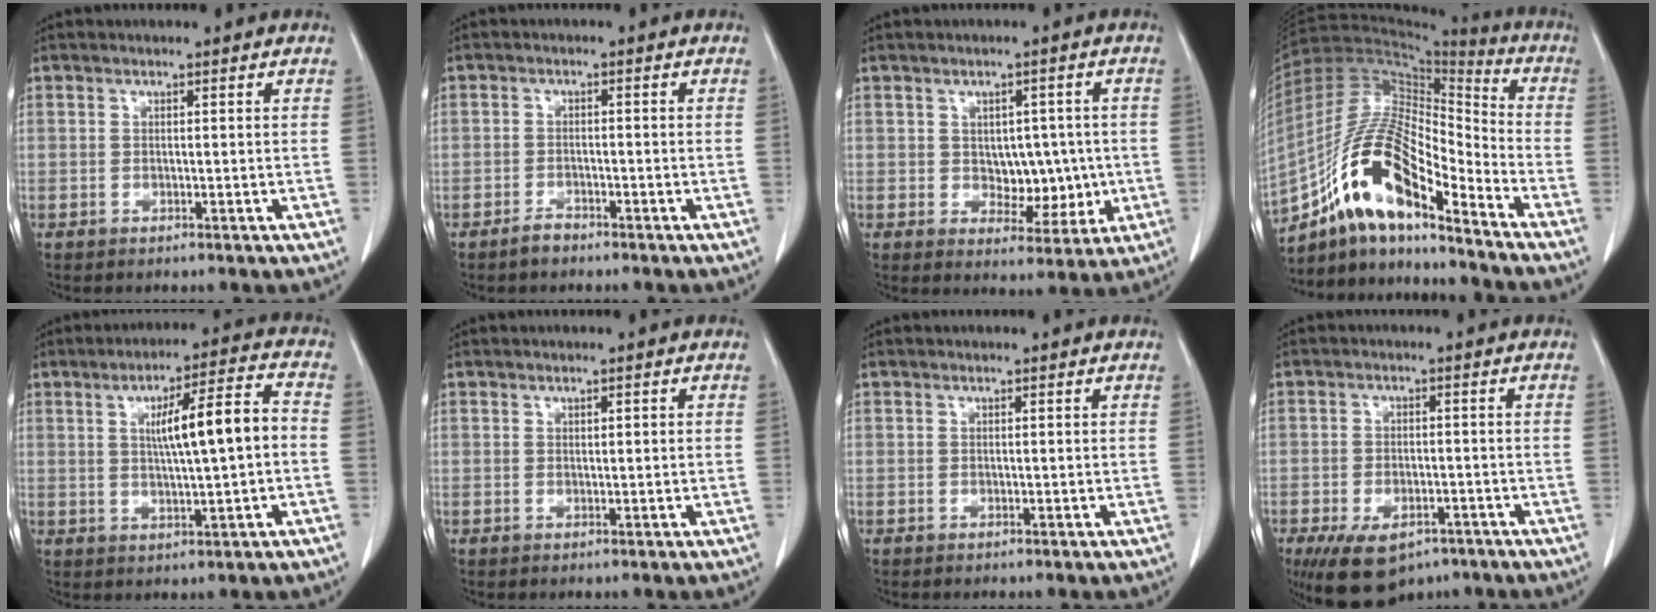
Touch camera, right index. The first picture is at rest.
{"total": 1.9, "force": [-1.7, 0.7, 0.6], "torque": [-0.011, 0.001, -0.028]}
{"total": 6.3, "force": [-0.1, 4.2, 4.7], "torque": [-0.049, 0.007, 0.012]}
{"total": 16.6, "force": [-10.7, 4.1, 12.0], "torque": [-0.233, 0.025, -0.191]}
{"total": 9.9, "force": [0.5, 0.9, 9.8], "torque": [-0.154, 0.020, 0.010]}
{"total": 0.7, "force": [0.2, 0.3, 0.6], "torque": [-0.008, 0.000, 0.005]}
{"total": 0.0}
{"total": 10.6, "force": [-6.9, 5.5, 5.9], "torque": [-0.105, -0.006, -0.104]}